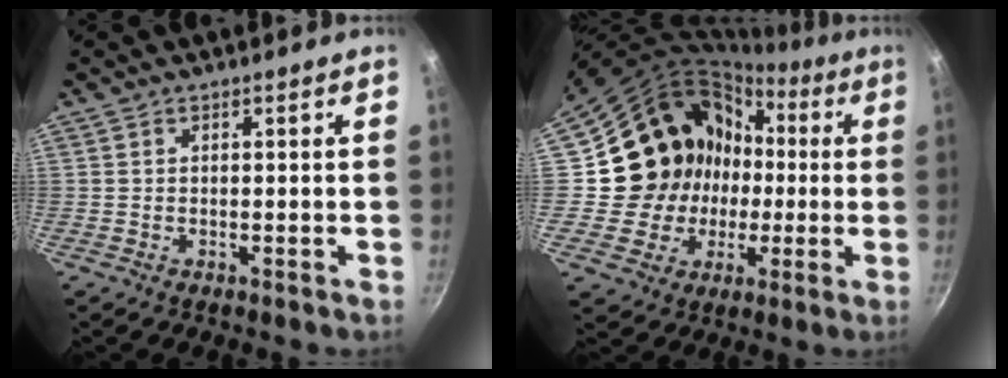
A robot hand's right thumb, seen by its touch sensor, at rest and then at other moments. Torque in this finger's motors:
{"motor_torque": [1.28, 3.47, 0.24, 0.10, 0.24]}